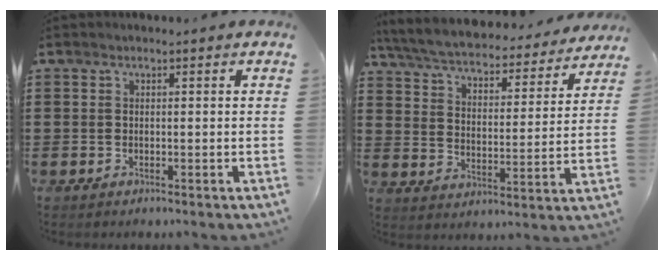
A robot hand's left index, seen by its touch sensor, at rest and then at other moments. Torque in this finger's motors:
{"motor_torque": [1.92, -0.22, 1.05, 0.21]}